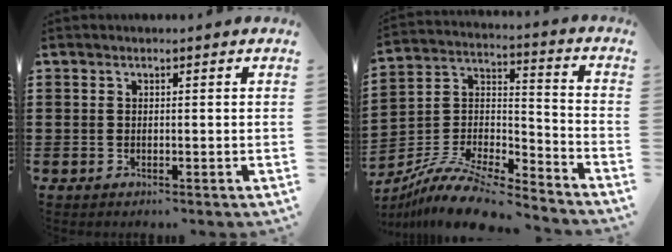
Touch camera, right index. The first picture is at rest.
{"total": 11.2, "force": [-9.5, 2.7, 5.3], "torque": [-0.114, 0.019, -0.193]}